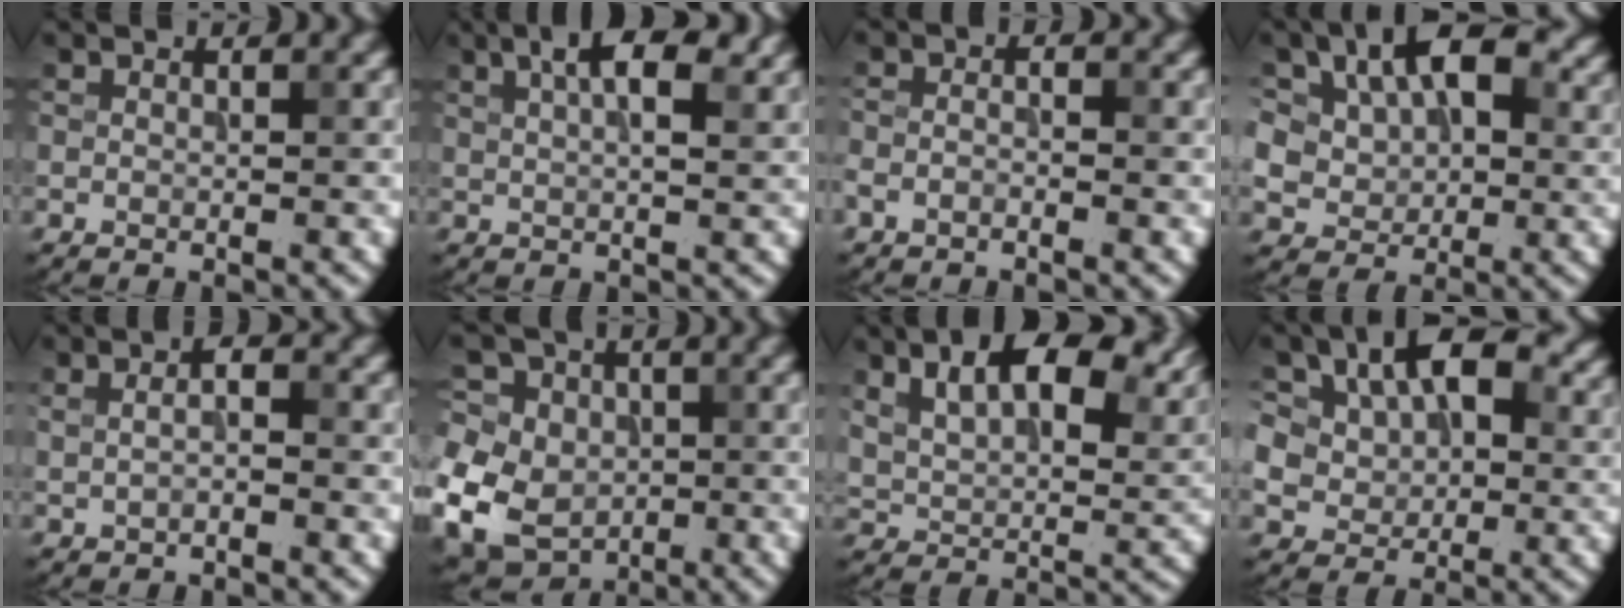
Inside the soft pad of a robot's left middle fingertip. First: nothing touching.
{"total": 4.6, "force": [2.1, 1.6, 3.8], "torque": [-0.058, 0.011, 0.027]}
{"total": 1.5, "force": [-1.1, 0.6, 0.8], "torque": [-0.023, -0.001, -0.025]}
{"total": 11.9, "force": [3.4, 8.3, 7.9], "torque": [-0.132, 0.022, 0.056]}
{"total": 1.9, "force": [0.2, 0.8, 1.7], "torque": [-0.029, 0.003, -0.004]}
{"total": 12.3, "force": [-2.3, 10.4, 6.3], "torque": [-0.138, 0.018, -0.070]}
{"total": 11.8, "force": [6.3, 5.8, 8.2], "torque": [-0.138, 0.008, 0.111]}
{"total": 13.2, "force": [4.0, 9.1, 8.7], "torque": [-0.132, 0.024, 0.063]}